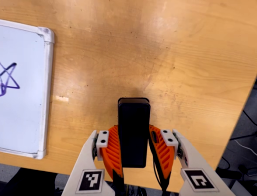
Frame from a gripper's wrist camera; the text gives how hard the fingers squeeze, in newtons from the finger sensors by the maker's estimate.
{"total": 4.1, "left": 2.6, "right": 5.7}